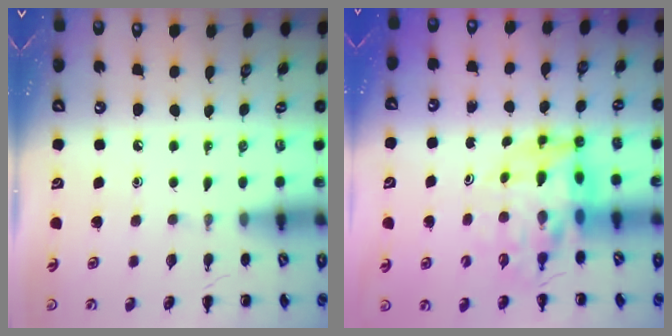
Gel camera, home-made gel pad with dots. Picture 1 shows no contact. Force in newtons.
{"total": 10.7, "press": 10.1, "slide": 3.6}